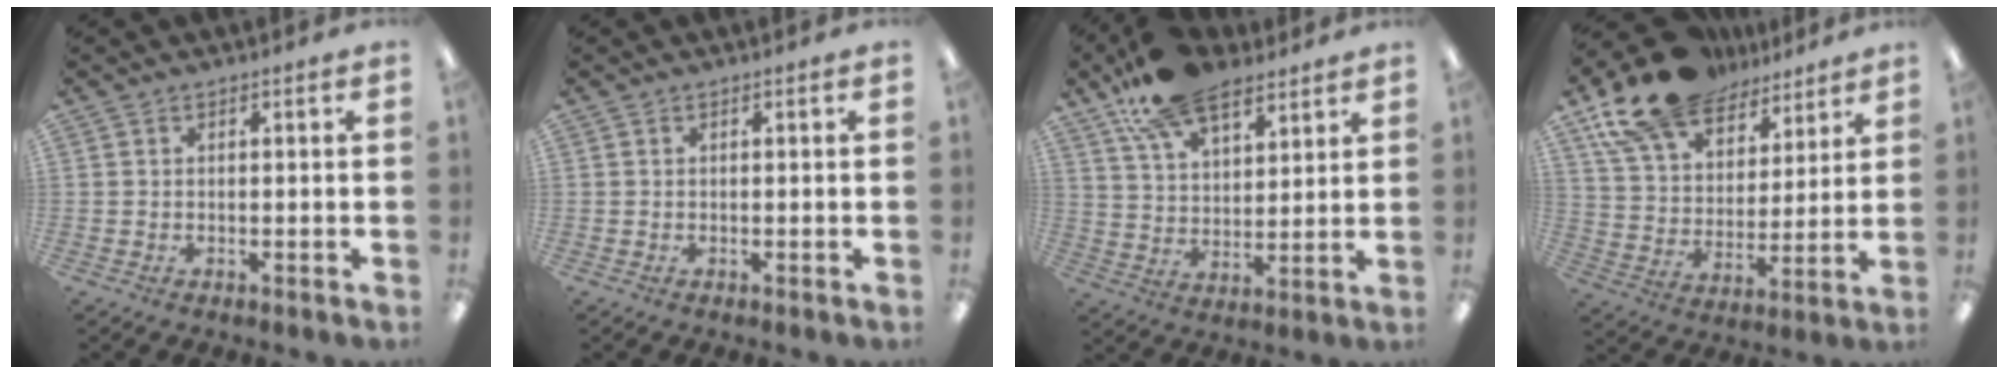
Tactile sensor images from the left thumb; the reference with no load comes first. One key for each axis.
{"total": 0.0}
{"total": 16.6, "fx": 11.3, "fy": 8.2, "fz": 9.0, "tx": -0.167, "ty": -0.045, "tz": 0.206}
{"total": 18.8, "fx": 14.0, "fy": 9.5, "fz": 8.2, "tx": -0.166, "ty": -0.069, "tz": 0.257}